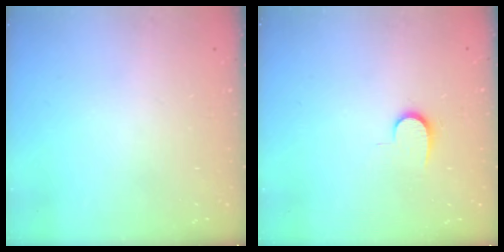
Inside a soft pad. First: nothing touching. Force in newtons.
{"total": 6.7, "press": 6.6, "slide": 0.7}